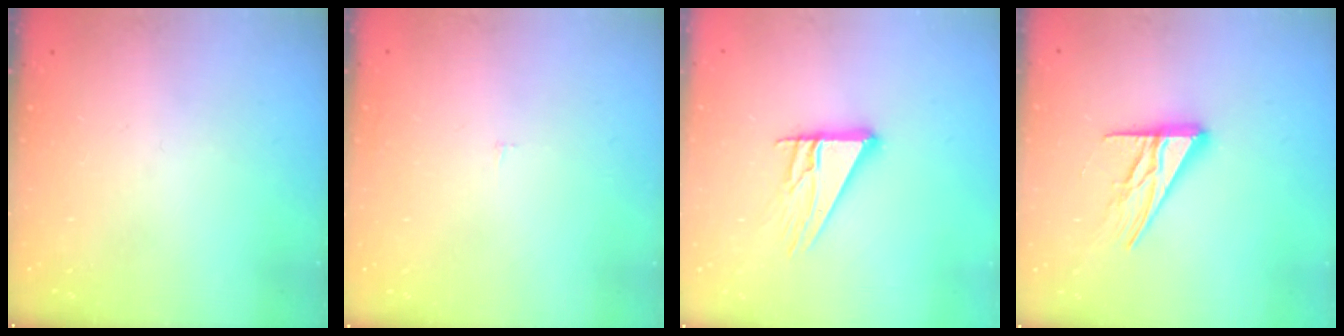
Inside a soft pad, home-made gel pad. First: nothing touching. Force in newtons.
{"total": 1.6, "press": 1.6, "slide": 0.1}
{"total": 12.9, "press": 12.9, "slide": 1.2}
{"total": 13.9, "press": 13.8, "slide": 1.3}